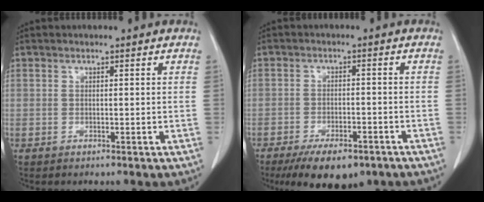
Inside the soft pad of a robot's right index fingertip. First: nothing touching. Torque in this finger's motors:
{"motor_torque": [1.07, -1.07, 0.76, 0.19]}